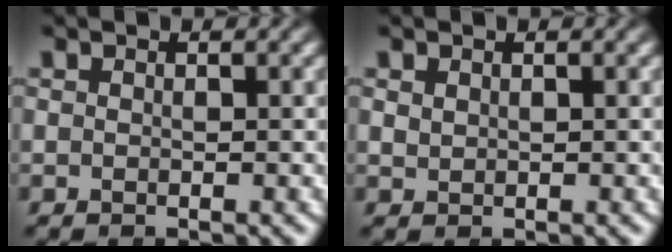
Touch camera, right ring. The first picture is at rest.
{"total": 0.7, "force": [0.6, 0.5, 0.0], "torque": [-0.002, -0.004, 0.019]}